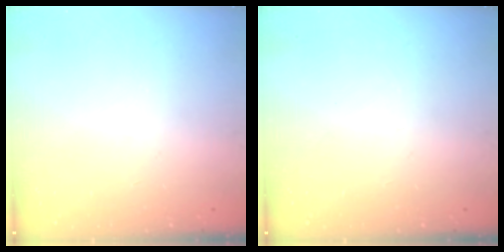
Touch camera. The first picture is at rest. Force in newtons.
{"total": 0.0}